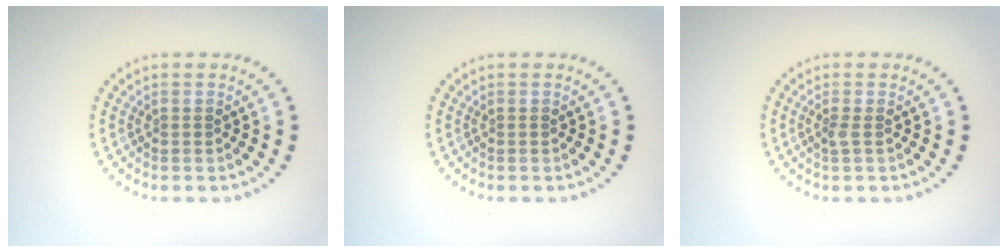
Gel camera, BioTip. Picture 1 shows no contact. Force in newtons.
{"total": 0.0}
{"total": 0.7, "press": 0.5, "slide": 0.4}